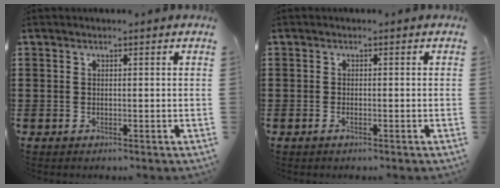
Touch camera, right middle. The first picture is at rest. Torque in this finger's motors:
{"motor_torque": [-0.16, 0.48, 0.05, -0.01]}